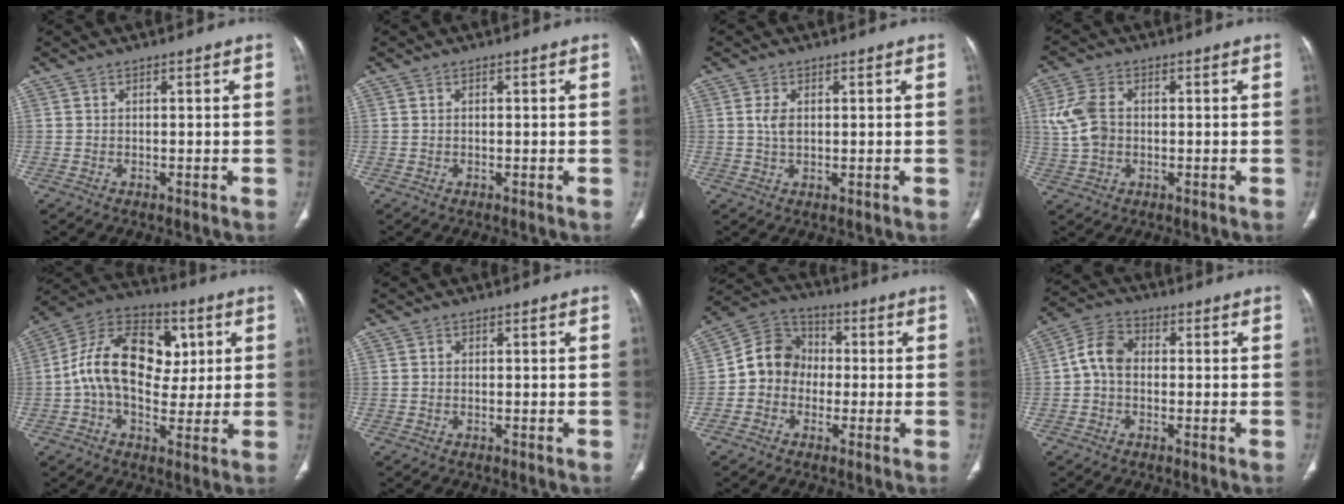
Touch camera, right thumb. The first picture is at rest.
{"total": 0.0}
{"total": 2.8, "force": [0.6, 1.5, 2.2], "torque": [-0.044, -0.005, 0.013]}
{"total": 7.0, "force": [0.4, 4.9, 5.0], "torque": [-0.110, 0.009, 0.009]}
{"total": 18.6, "force": [2.3, 12.4, 13.7], "torque": [-0.208, 0.020, 0.032]}
{"total": 0.6, "force": [0.0, 0.5, 0.3], "torque": [-0.005, 0.001, 0.000]}
{"total": 9.6, "force": [-1.2, 8.6, 4.2], "torque": [-0.049, 0.036, -0.038]}
{"total": 6.5, "force": [-0.3, 4.8, 4.4], "torque": [-0.074, 0.021, -0.017]}